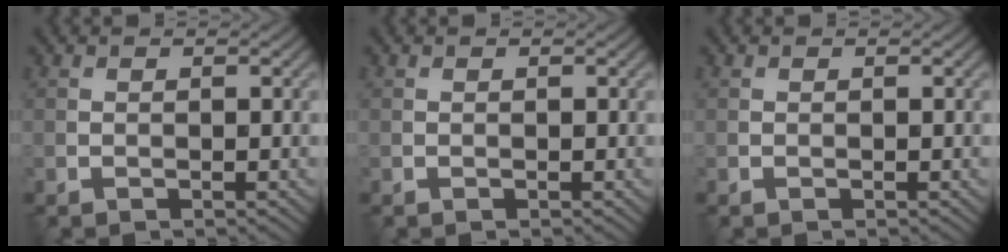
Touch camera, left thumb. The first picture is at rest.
{"total": 0.0}
{"total": 0.0}